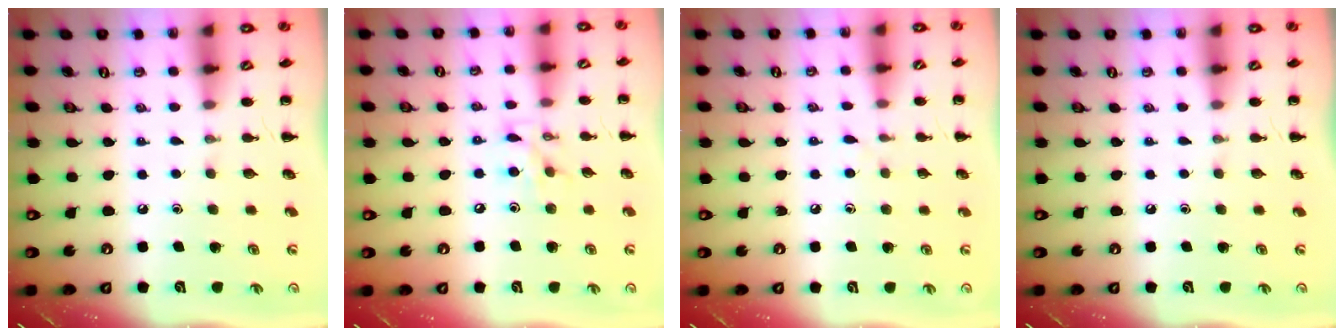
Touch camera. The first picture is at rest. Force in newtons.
{"total": 7.8, "press": 7.8, "slide": 0.6}
{"total": 3.9, "press": 3.5, "slide": 1.8}
{"total": 0.0}